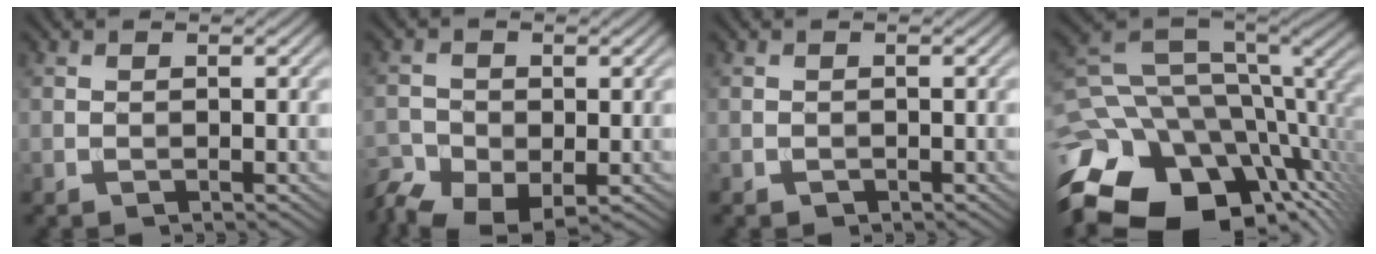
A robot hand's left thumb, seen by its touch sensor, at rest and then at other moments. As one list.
[{"total": 6.6, "force": [-4.2, 3.6, 3.7], "torque": [-0.077, -0.022, -0.079]}, {"total": 0.5, "force": [-0.3, 0.4, 0.1], "torque": [0.001, -0.005, -0.005]}, {"total": 18.2, "force": [-6.6, 11.6, 12.3], "torque": [-0.290, -0.025, -0.097]}]